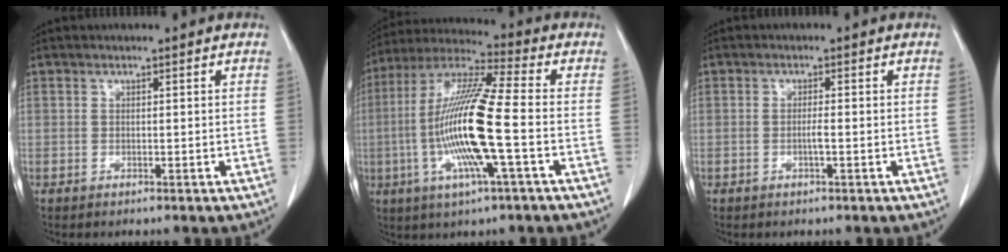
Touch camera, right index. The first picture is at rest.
{"total": 16.2, "force": [-3.1, 0.6, 15.9], "torque": [-0.325, -0.006, -0.068]}
{"total": 1.5, "force": [-0.4, -0.1, 1.4], "torque": [-0.029, -0.001, -0.009]}